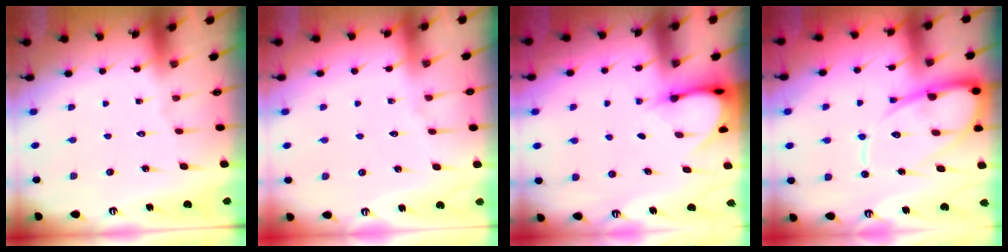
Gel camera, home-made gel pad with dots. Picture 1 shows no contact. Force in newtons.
{"total": 3.5, "press": 3.5, "slide": 0.5}
{"total": 3.9, "press": 3.9, "slide": 0.3}
{"total": 15.9, "press": 15.8, "slide": 1.7}